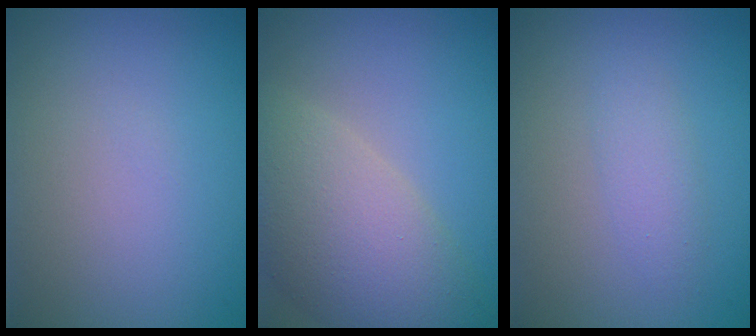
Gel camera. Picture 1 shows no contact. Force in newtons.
{"total": 8.2, "press": 8.2, "slide": 0.7}
{"total": 1.7, "press": 1.7, "slide": 0.0}